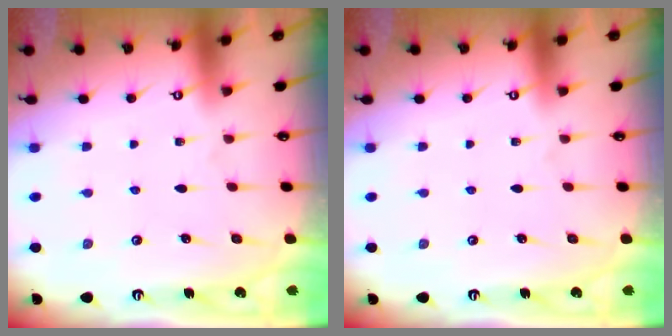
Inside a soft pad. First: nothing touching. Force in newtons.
{"total": 0.0}